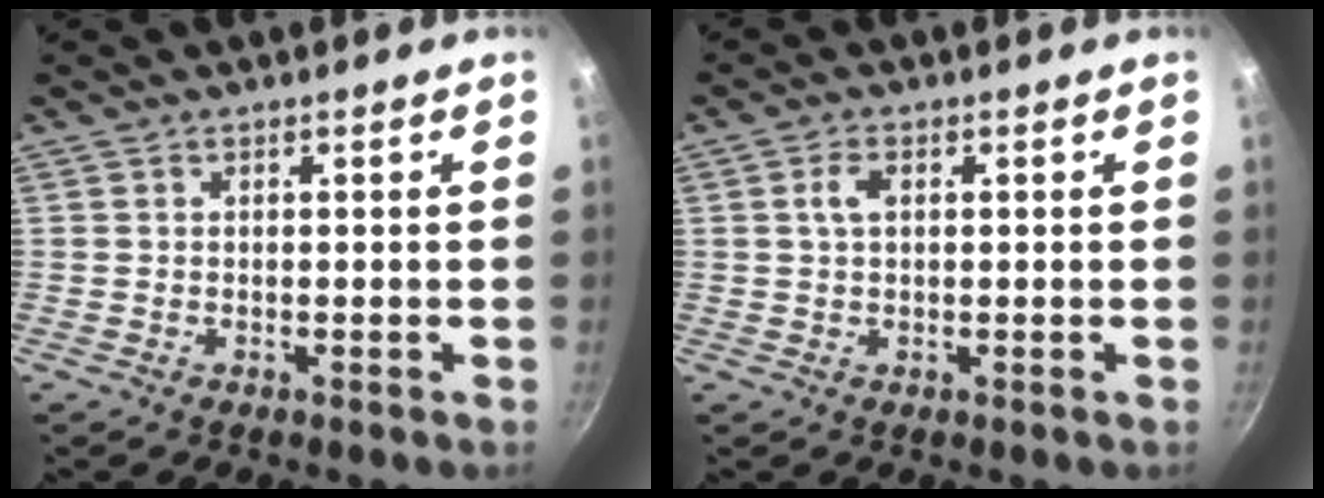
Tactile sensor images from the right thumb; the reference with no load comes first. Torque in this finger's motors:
{"motor_torque": [-0.01, 0.00, 0.02, -0.02, 0.04]}